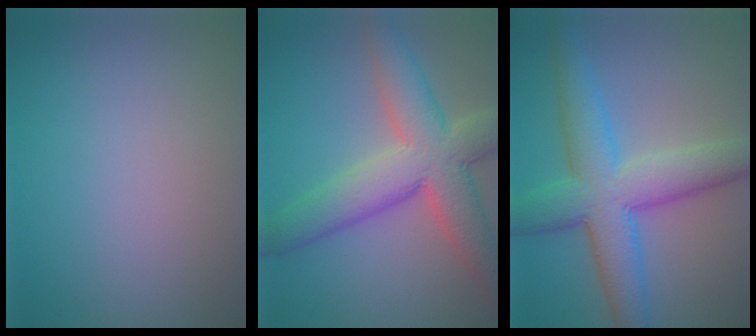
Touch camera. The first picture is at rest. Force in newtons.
{"total": 8.9, "press": 8.8, "slide": 0.6}
{"total": 8.3, "press": 8.3, "slide": 0.1}